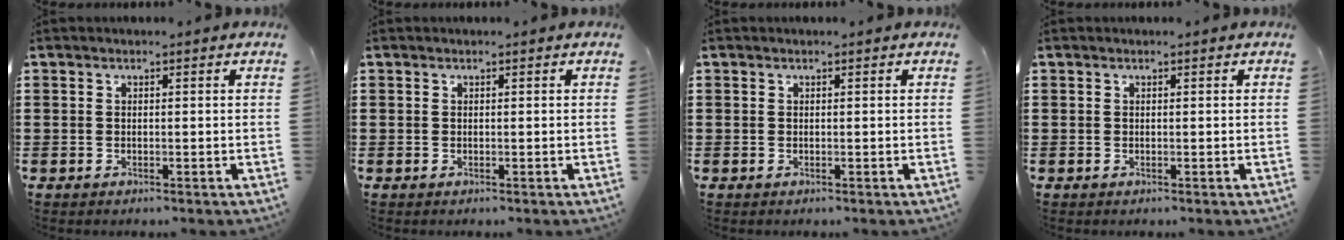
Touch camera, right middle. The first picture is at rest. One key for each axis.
{"total": 0.0}
{"total": 0.0}
{"total": 0.0}